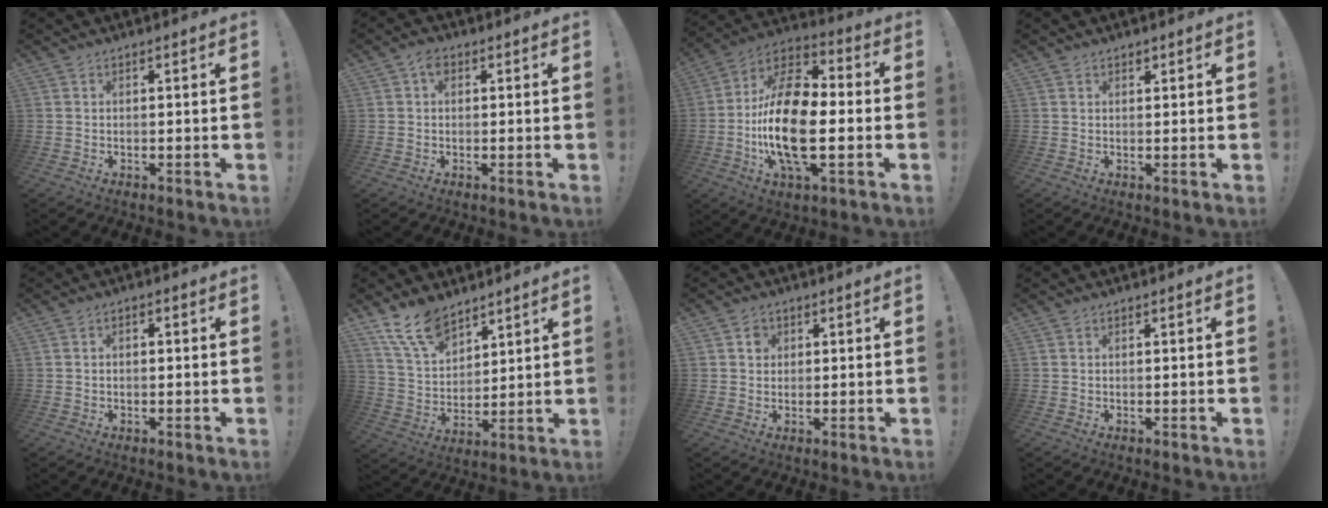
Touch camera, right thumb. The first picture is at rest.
{"total": 3.1, "force": [1.0, 2.1, 2.1], "torque": [-0.034, 0.003, 0.016]}
{"total": 22.0, "force": [-3.5, 10.6, 19.0], "torque": [-0.375, 0.015, -0.059]}
{"total": 0.9, "force": [0.7, 0.6, 0.2], "torque": [-0.005, 0.000, 0.013]}
{"total": 1.4, "force": [-0.6, 0.8, 0.9], "torque": [-0.024, 0.008, -0.011]}
{"total": 12.7, "force": [9.6, 6.2, 5.6], "torque": [-0.120, -0.052, 0.185]}
{"total": 2.8, "force": [0.7, 2.5, 1.0], "torque": [-0.004, -0.003, 0.009]}
{"total": 0.0}